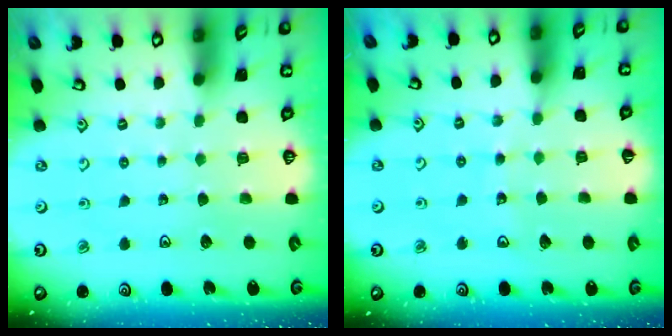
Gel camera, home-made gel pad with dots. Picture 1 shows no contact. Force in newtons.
{"total": 5.5, "press": 5.5, "slide": 0.7}